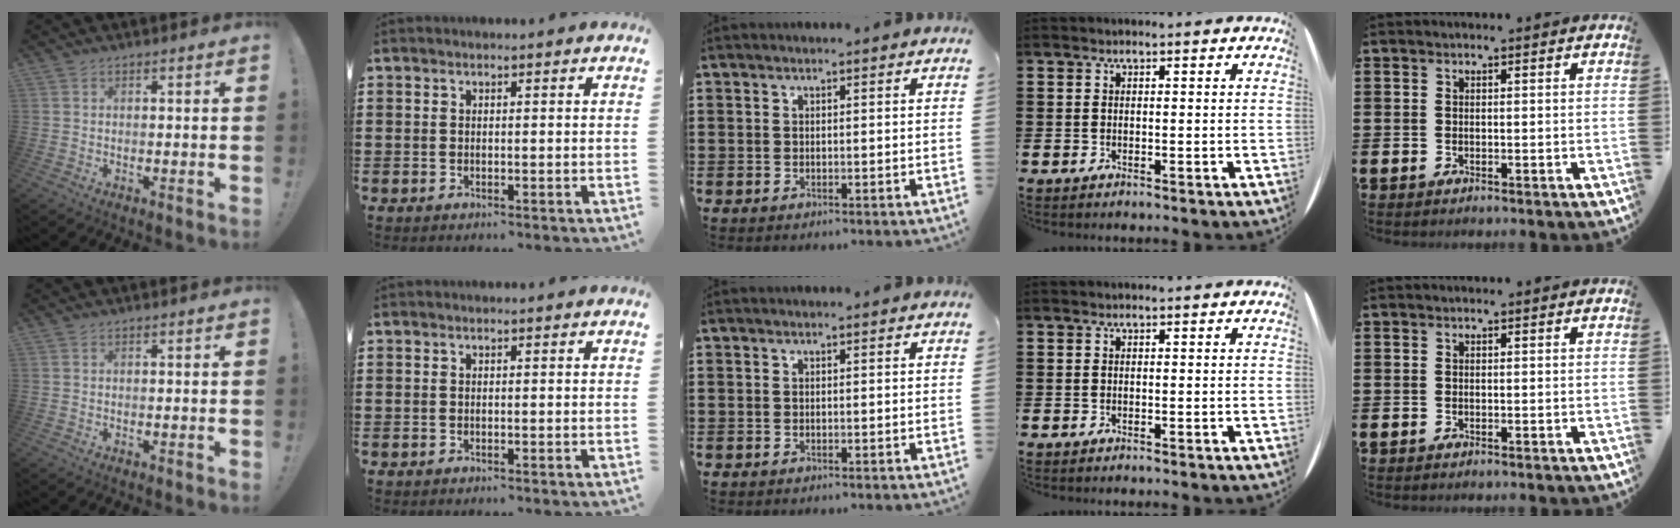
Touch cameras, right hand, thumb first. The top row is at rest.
{}